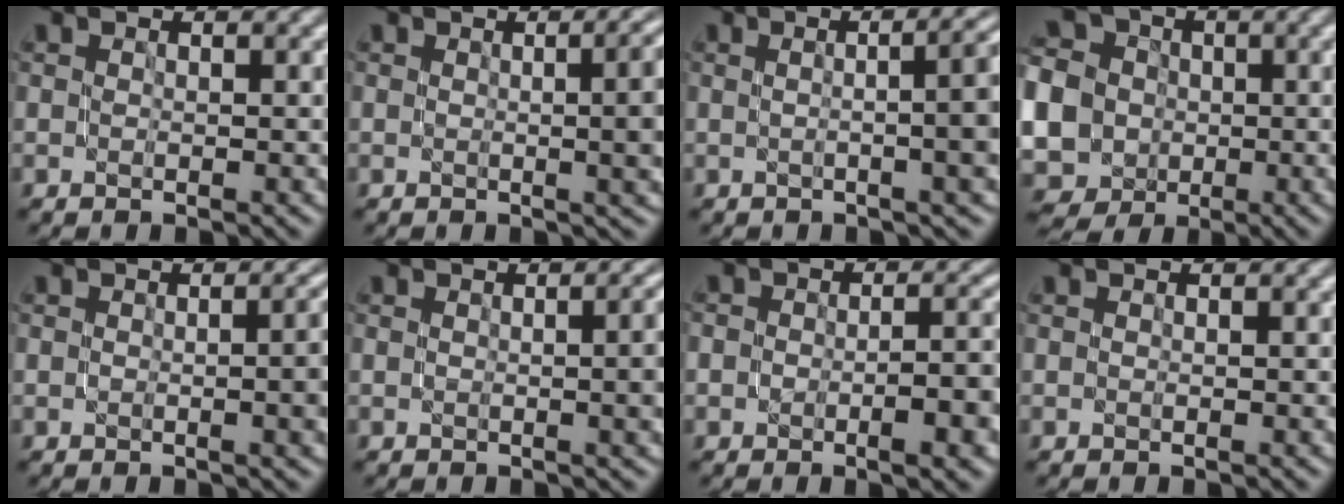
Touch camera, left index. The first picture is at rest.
{"total": 7.9, "force": [0.7, 3.6, 7.0], "torque": [-0.035, 0.016, 0.007]}
{"total": 8.7, "force": [1.1, 3.5, 7.9], "torque": [-0.044, 0.035, -0.006]}
{"total": 12.8, "force": [-1.8, 11.5, 5.2], "torque": [-0.145, -0.010, -0.061]}
{"total": 4.3, "force": [-0.3, 1.9, 3.9], "torque": [-0.039, -0.003, 0.000]}
{"total": 5.0, "force": [0.1, 2.2, 4.5], "torque": [-0.031, 0.004, 0.003]}
{"total": 4.6, "force": [-1.6, 1.9, 3.8], "torque": [-0.054, 0.000, -0.026]}
{"total": 0.0}